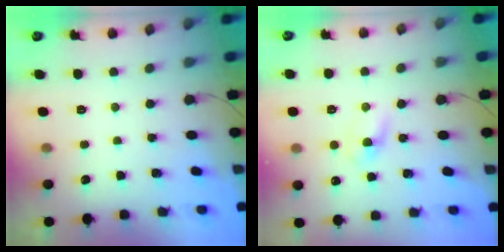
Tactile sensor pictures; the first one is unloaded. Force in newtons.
{"total": 2.9, "press": 2.6, "slide": 1.3}